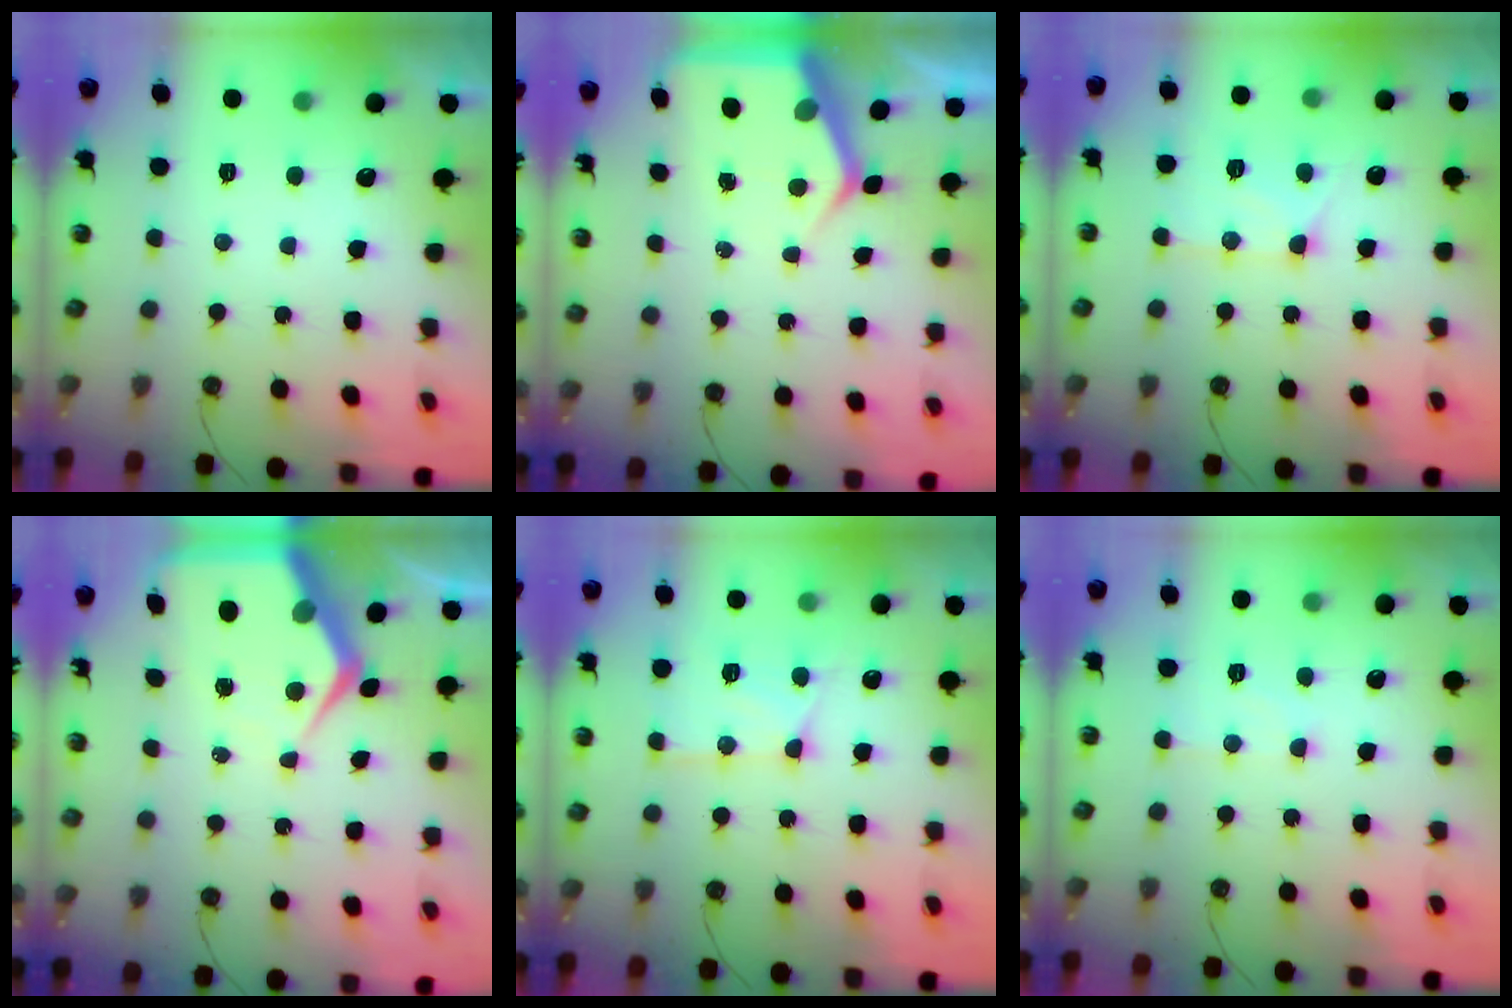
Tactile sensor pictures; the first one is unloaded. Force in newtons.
{"total": 5.6, "press": 5.6, "slide": 0.6}
{"total": 14.3, "press": 14.2, "slide": 1.1}
{"total": 10.0, "press": 9.9, "slide": 0.9}
{"total": 13.7, "press": 13.7, "slide": 0.8}
{"total": 6.8, "press": 6.7, "slide": 0.6}